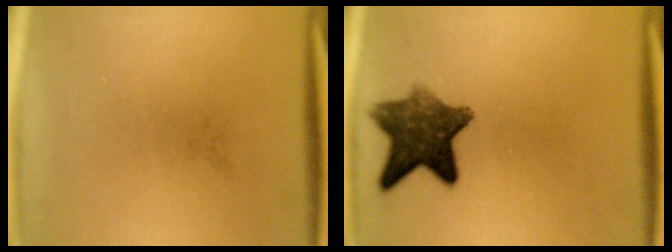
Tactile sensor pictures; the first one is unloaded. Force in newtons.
{"total": 9.2}